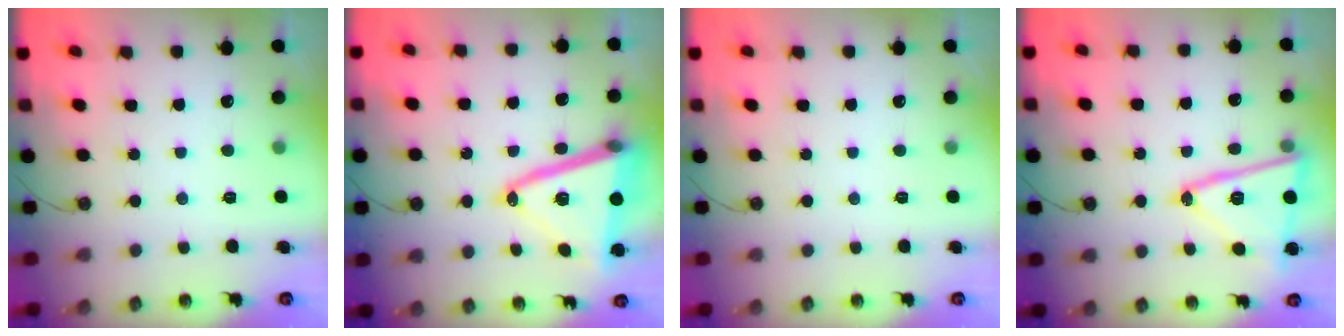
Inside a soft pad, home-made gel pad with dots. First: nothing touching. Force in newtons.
{"total": 20.6, "press": 20.4, "slide": 2.7}
{"total": 0.0}
{"total": 18.1, "press": 18.1, "slide": 1.0}